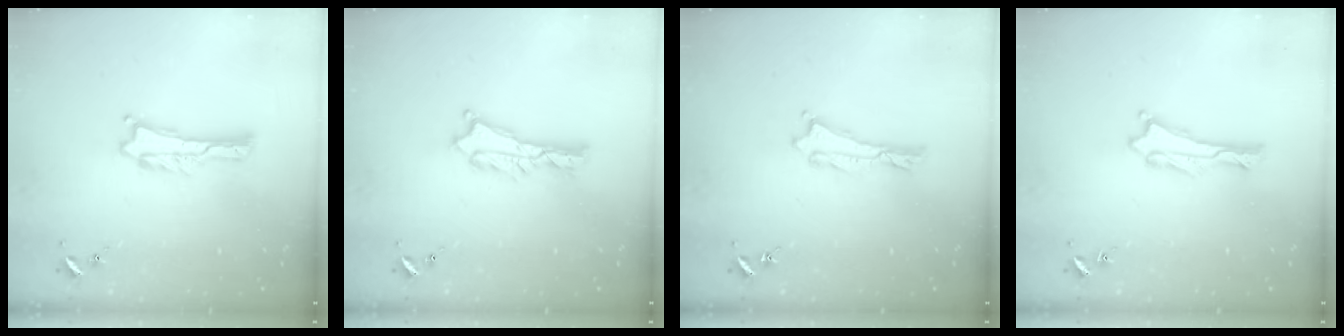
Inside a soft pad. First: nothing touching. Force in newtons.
{"total": 1.8, "press": 1.7, "slide": 0.2}
{"total": 0.0}
{"total": 0.6, "press": 0.6, "slide": 0.1}